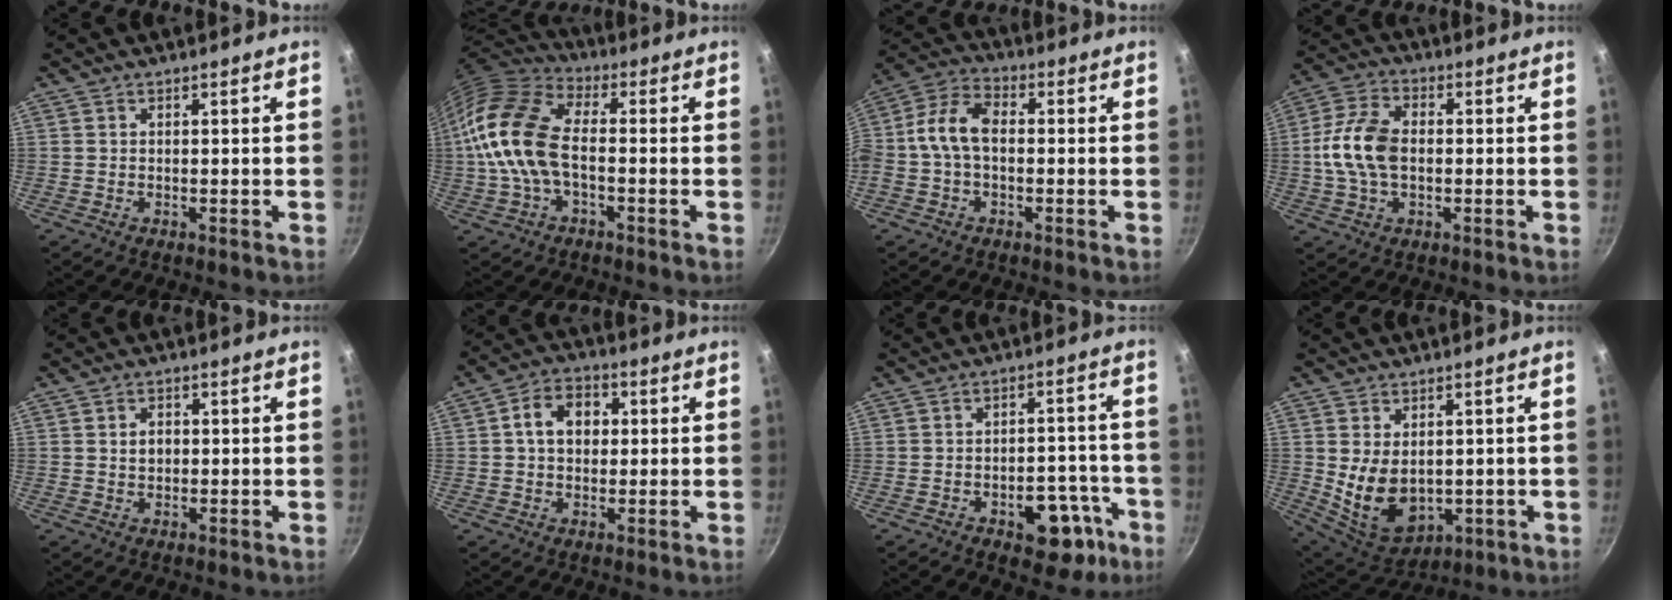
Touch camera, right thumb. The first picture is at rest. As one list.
[{"total": 15.9, "force": [-1.4, 9.0, 13.1], "torque": [-0.250, 0.033, -0.044]}, {"total": 9.6, "force": [-0.5, 6.0, 7.5], "torque": [-0.143, 0.037, -0.027]}, {"total": 11.4, "force": [-0.4, 7.2, 8.9], "torque": [-0.169, 0.023, -0.017]}, {"total": 2.7, "force": [0.3, 2.1, 1.7], "torque": [-0.017, 0.004, 0.004]}, {"total": 8.3, "force": [1.3, 6.3, 5.2], "torque": [-0.059, 0.013, 0.009]}, {"total": 11.5, "force": [-5.6, 6.7, 7.5], "torque": [-0.045, 0.044, -0.064]}, {"total": 11.5, "force": [0.2, 8.0, 8.2], "torque": [-0.124, -0.023, 0.033]}]